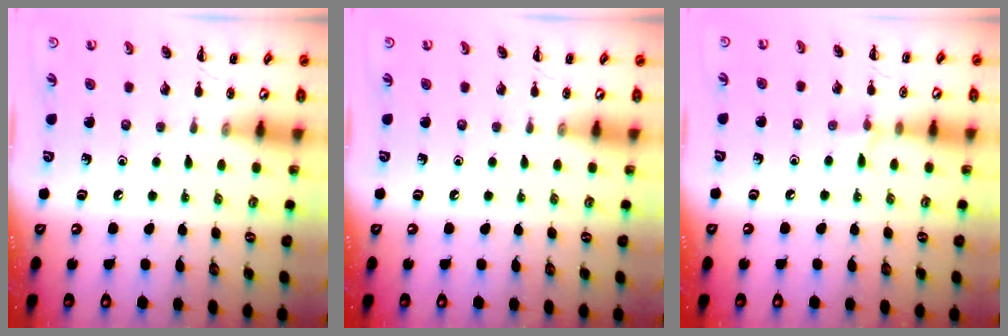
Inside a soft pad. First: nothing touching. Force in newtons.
{"total": 0.0}
{"total": 5.1, "press": 4.8, "slide": 1.7}